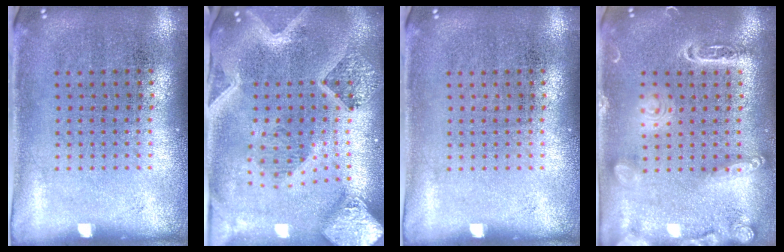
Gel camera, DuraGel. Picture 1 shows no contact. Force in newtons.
{"total": 4.1, "press": 3.2, "slide": 2.6}
{"total": 0.0}
{"total": 1.8, "press": 1.8, "slide": 0.1}